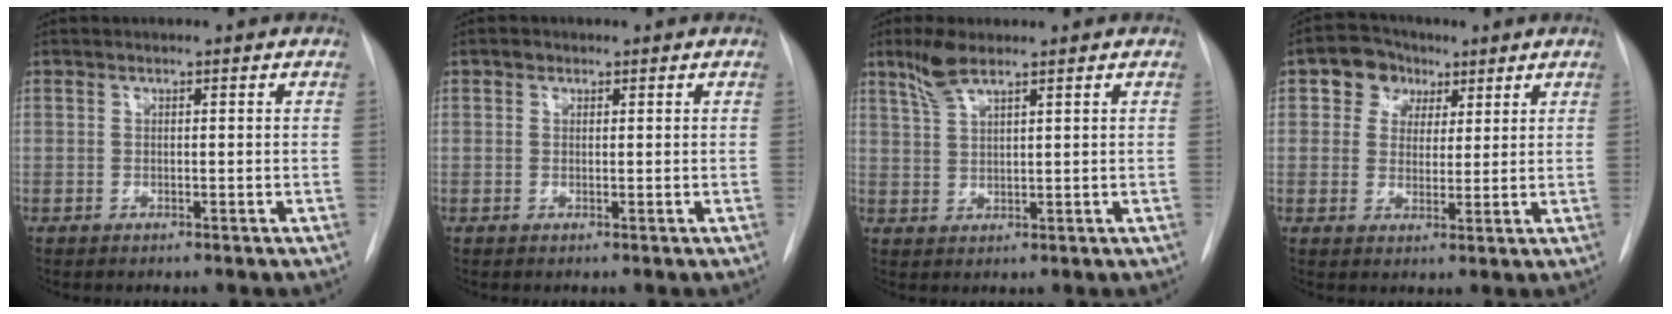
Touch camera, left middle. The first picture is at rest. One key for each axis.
{"total": 1.0, "fx": 0.6, "fy": 0.8, "fz": 0.2, "tx": 0.002, "ty": 0.002, "tz": 0.005}
{"total": 4.5, "fx": 3.4, "fy": 0.7, "fz": 2.9, "tx": -0.066, "ty": 0.007, "tz": 0.070}
{"total": 5.8, "fx": 2.7, "fy": 4.8, "fz": 1.8, "tx": -0.031, "ty": 0.023, "tz": 0.047}